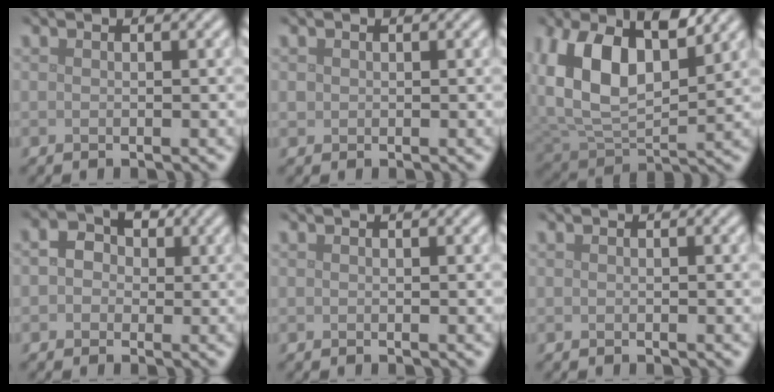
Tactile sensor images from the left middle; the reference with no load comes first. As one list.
[{"total": 0.6, "force": [0.2, 0.6, 0.1], "torque": [0.003, -0.001, 0.003]}, {"total": 10.5, "force": [3.8, 5.8, 7.9], "torque": [-0.166, 0.000, 0.069]}, {"total": 2.5, "force": [0.0, 2.2, 1.2], "torque": [-0.012, 0.005, -0.006]}, {"total": 0.0}, {"total": 0.0}]